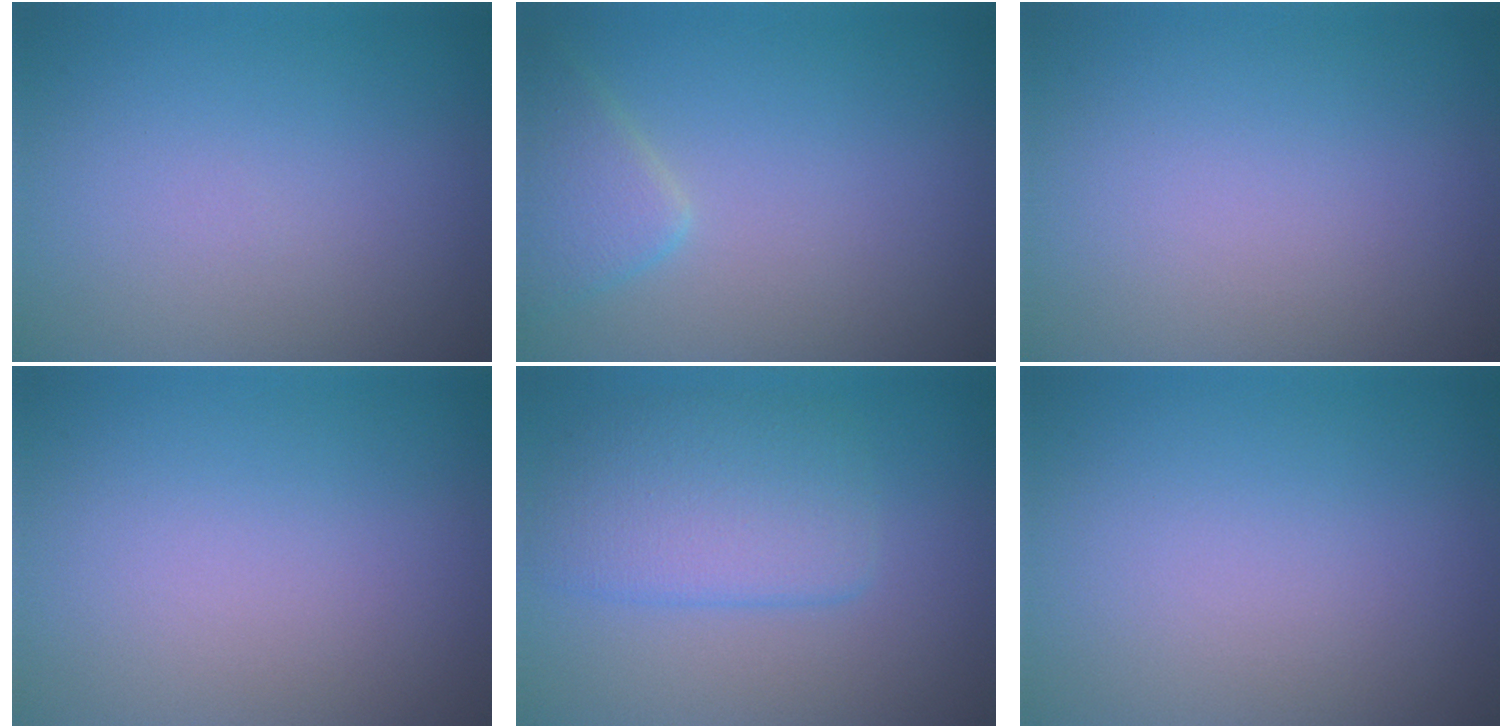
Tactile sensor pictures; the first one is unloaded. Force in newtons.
{"total": 2.7, "press": 2.7, "slide": 0.2}
{"total": 0.0}
{"total": 0.0}
{"total": 4.4, "press": 4.4, "slide": 0.0}
{"total": 0.0}